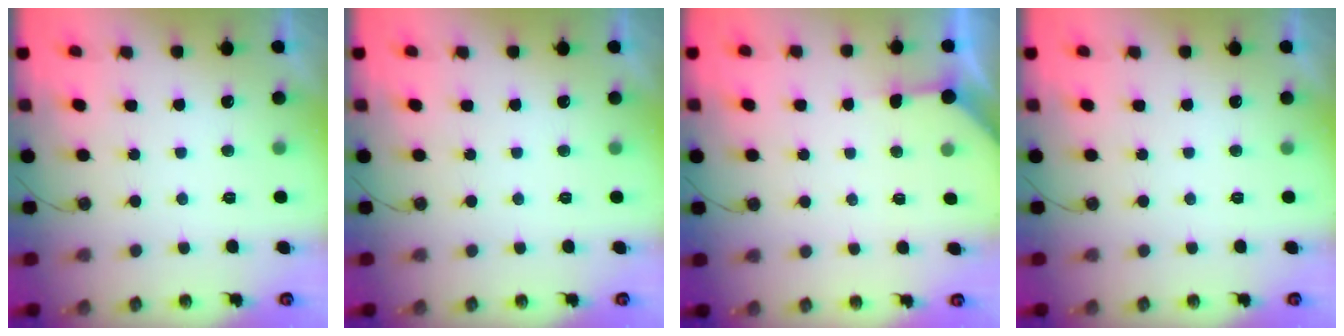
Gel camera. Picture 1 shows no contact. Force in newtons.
{"total": 0.0}
{"total": 3.5, "press": 3.5, "slide": 0.2}
{"total": 0.0}